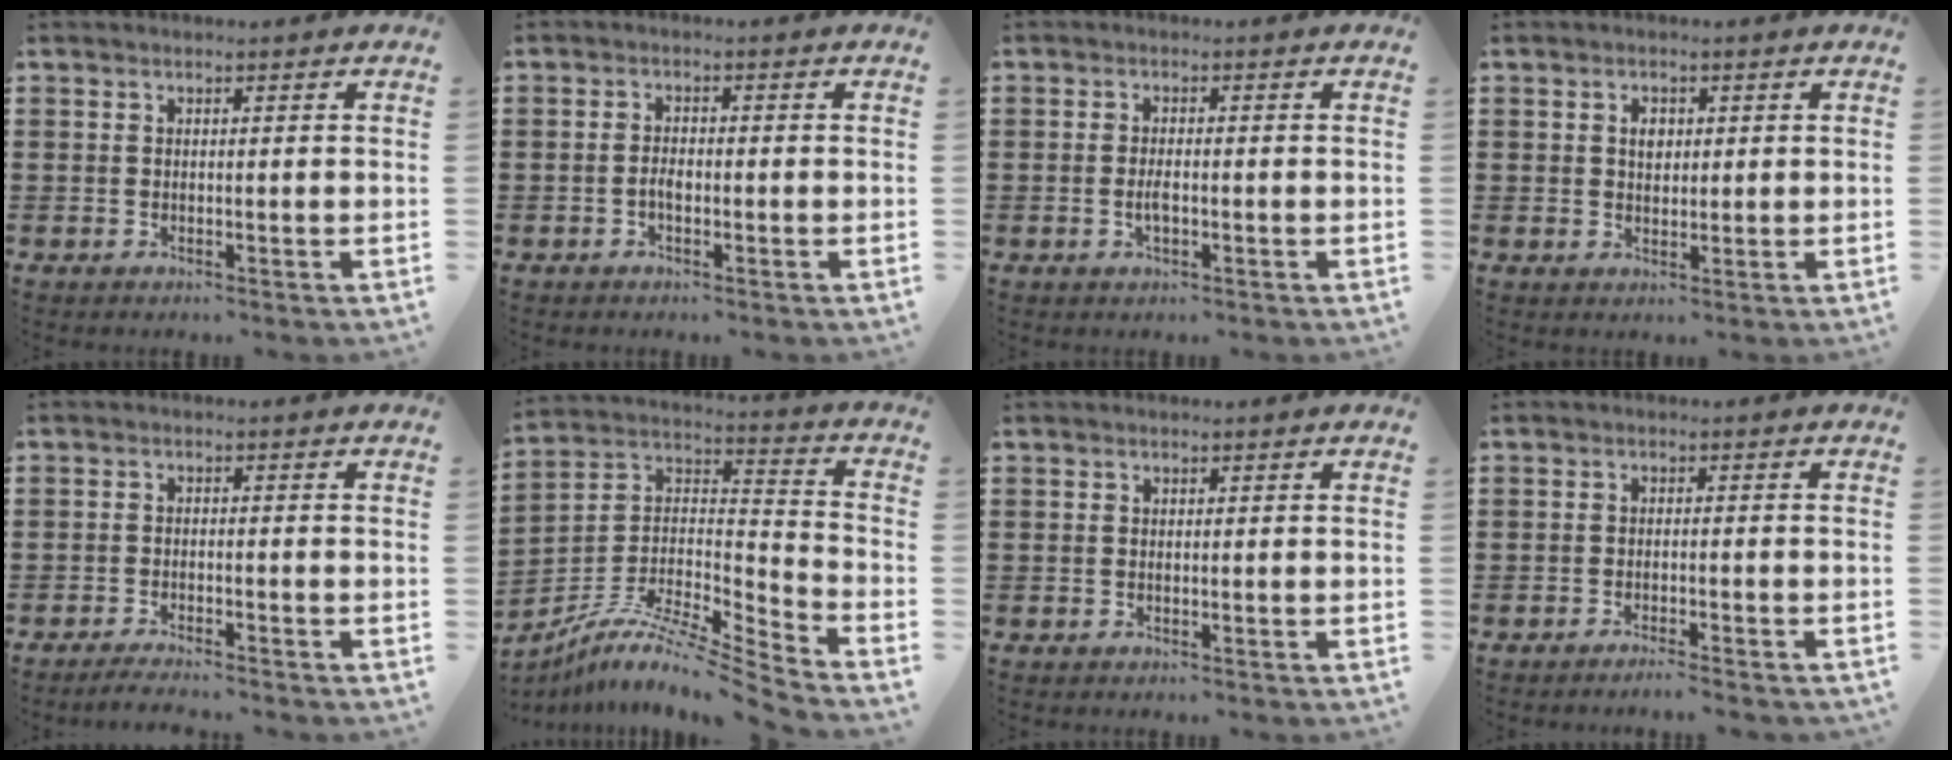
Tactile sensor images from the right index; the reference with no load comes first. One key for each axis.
{"total": 1.8, "fx": -0.7, "fy": 0.8, "fz": 1.4, "tx": -0.028, "ty": 0.003, "tz": -0.013}
{"total": 2.3, "fx": -0.5, "fy": 0.8, "fz": 2.1, "tx": -0.047, "ty": -0.002, "tz": -0.013}
{"total": 2.3, "fx": 0.6, "fy": 1.6, "fz": 1.6, "tx": -0.027, "ty": 0.004, "tz": 0.008}
{"total": 1.8, "fx": -1.8, "fy": -0.1, "fz": 0.3, "tx": -0.006, "ty": 0.003, "tz": -0.036}
{"total": 9.0, "fx": -7.4, "fy": 1.2, "fz": 4.9, "tx": -0.098, "ty": -0.002, "tz": -0.152}
{"total": 0.0}
{"total": 1.7, "fx": -1.6, "fy": -0.2, "fz": 0.5, "tx": -0.010, "ty": 0.002, "tz": -0.031}